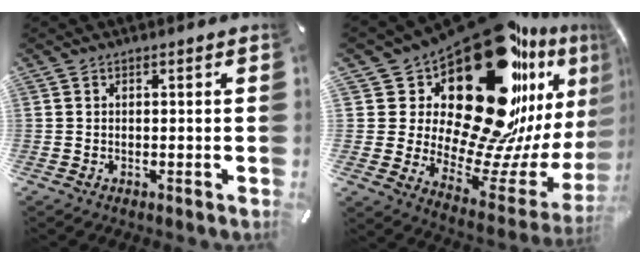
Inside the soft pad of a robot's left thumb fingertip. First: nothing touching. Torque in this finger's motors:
{"motor_torque": [1.76, 1.38, 2.17, -0.60, 0.41]}